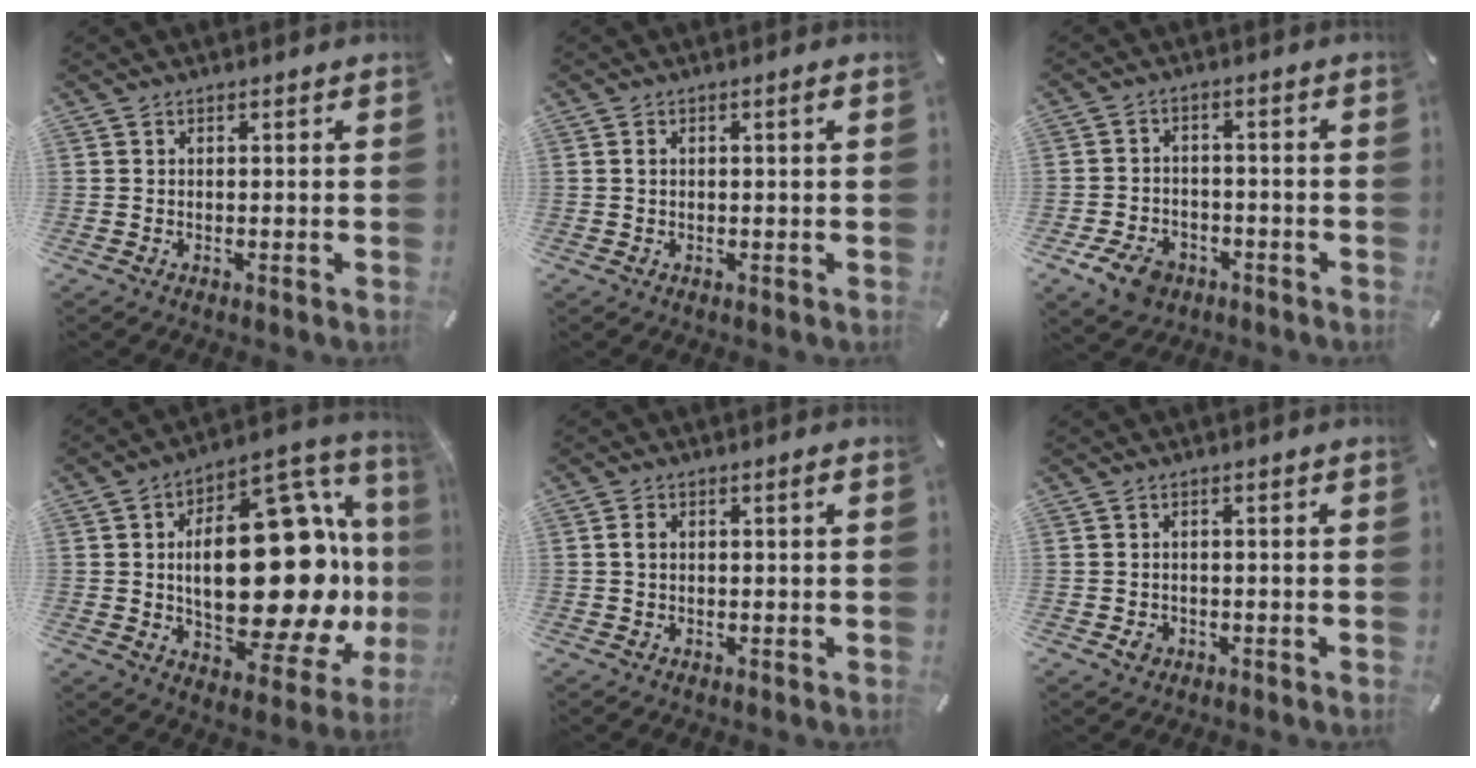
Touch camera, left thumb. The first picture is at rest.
{"total": 1.8, "force": [0.3, 0.5, 1.8], "torque": [-0.033, 0.003, 0.003]}
{"total": 7.3, "force": [-4.2, 5.0, 3.1], "torque": [-0.068, 0.024, -0.080]}
{"total": 35.5, "force": [0.2, 17.4, 31.0], "torque": [-0.491, -0.015, 0.018]}
{"total": 2.6, "force": [0.4, 1.1, 2.3], "torque": [-0.046, 0.008, 0.004]}
{"total": 2.4, "force": [-0.9, 2.0, 0.9], "torque": [-0.016, 0.004, -0.016]}